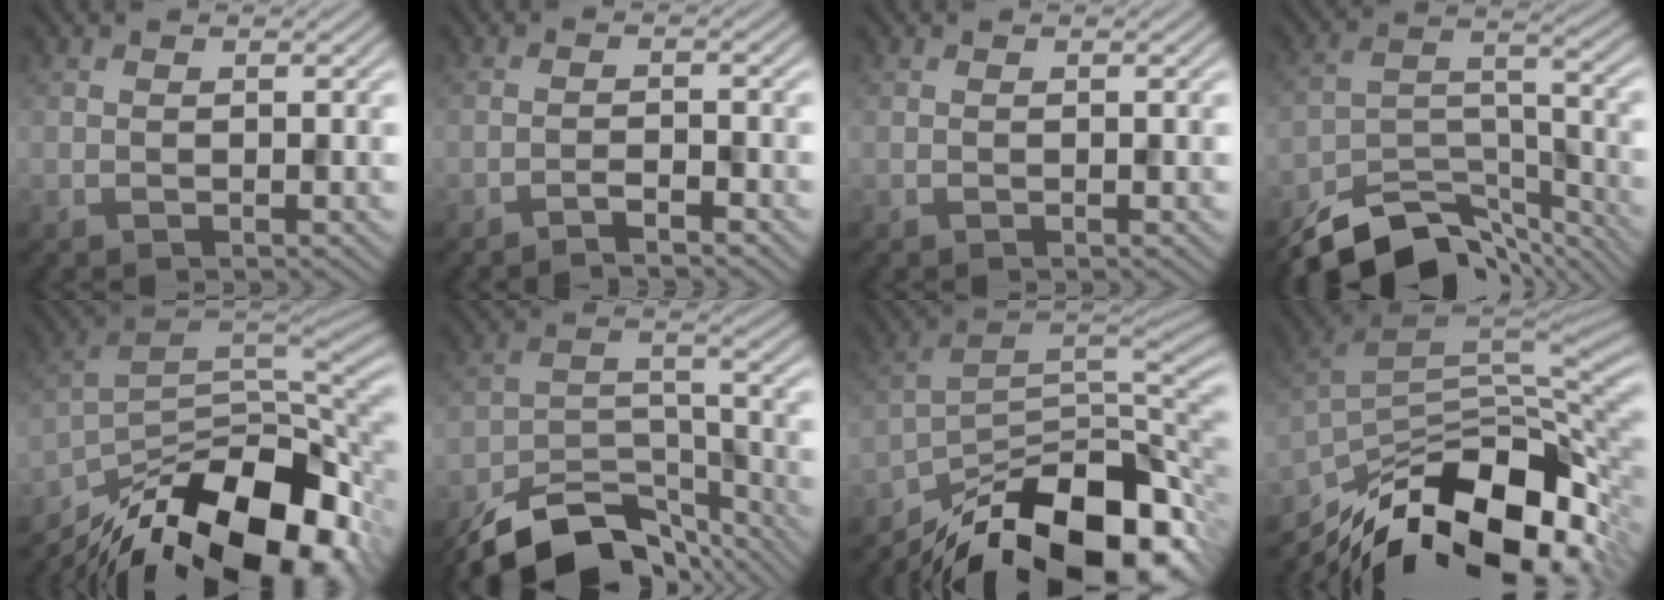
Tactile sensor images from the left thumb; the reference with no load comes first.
{"total": 1.9, "force": [-1.6, 0.2, 1.0], "torque": [-0.016, 0.005, -0.034]}
{"total": 0.0}
{"total": 11.8, "force": [-10.0, 4.0, 5.0], "torque": [-0.090, -0.003, -0.173]}
{"total": 18.1, "force": [-11.7, 7.6, 11.5], "torque": [-0.209, -0.035, -0.192]}
{"total": 13.1, "force": [-10.5, 5.2, 6.0], "torque": [-0.114, -0.009, -0.176]}
{"total": 16.2, "force": [-11.2, 6.6, 9.7], "torque": [-0.166, -0.018, -0.179]}
{"total": 16.3, "force": [-9.0, 7.0, 11.6], "torque": [-0.226, -0.022, -0.153]}